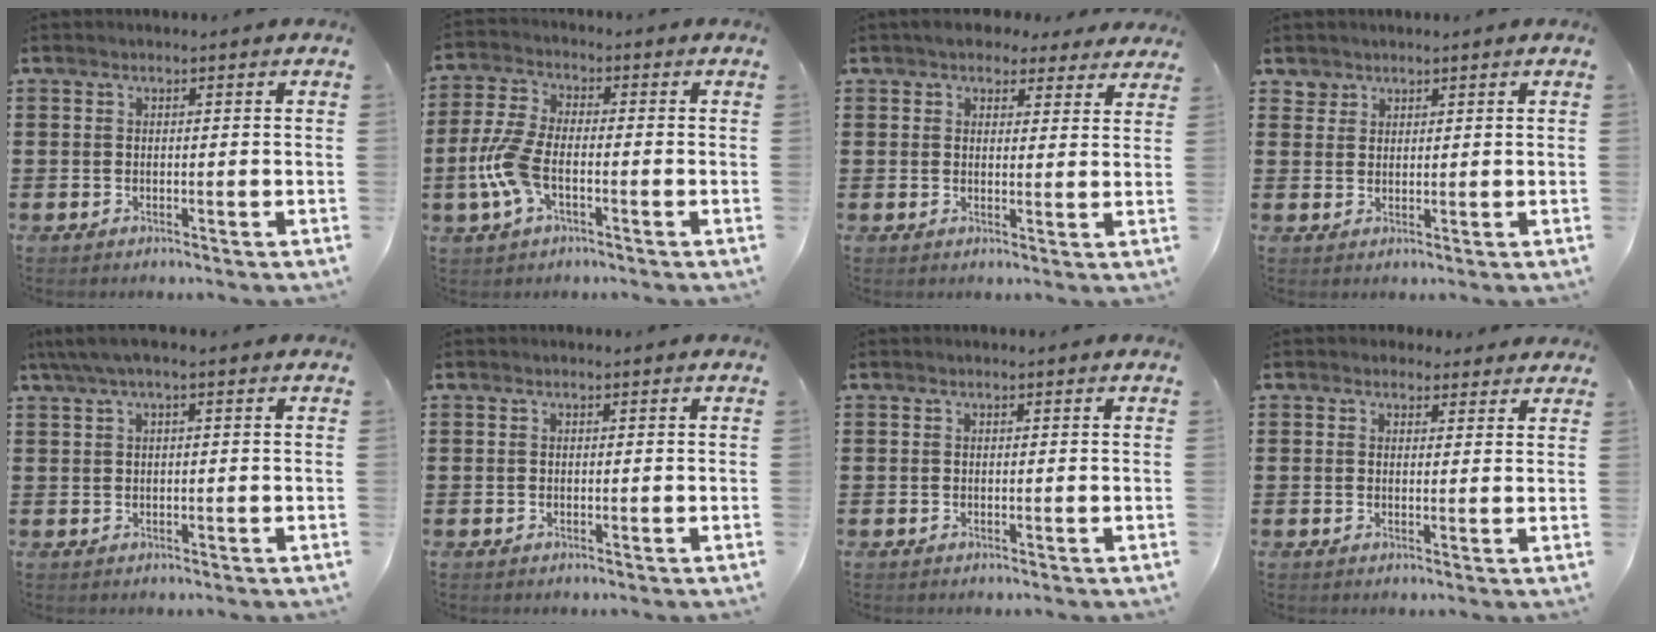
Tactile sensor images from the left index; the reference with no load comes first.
{"total": 8.2, "force": [-2.1, 3.9, 7.0], "torque": [-0.169, -0.011, -0.043]}
{"total": 4.3, "force": [3.6, 2.0, 1.1], "torque": [-0.026, -0.001, 0.067]}
{"total": 2.0, "force": [1.6, 1.3, 0.0], "torque": [-0.007, 0.004, 0.031]}
{"total": 2.1, "force": [0.3, 0.3, 2.0], "torque": [-0.043, -0.002, 0.001]}
{"total": 0.0}
{"total": 0.0}
{"total": 2.1, "force": [1.7, 1.2, 0.2], "torque": [-0.004, 0.004, 0.031]}